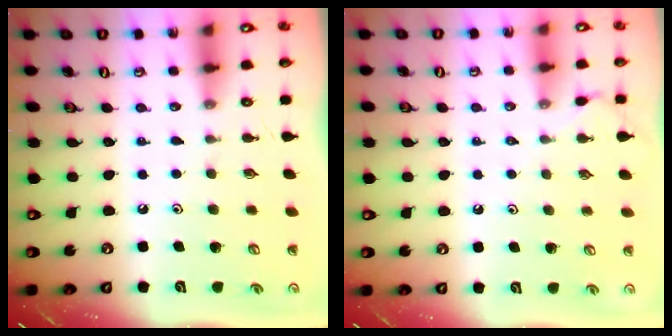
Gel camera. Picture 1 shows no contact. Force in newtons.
{"total": 2.4, "press": 2.4, "slide": 0.3}